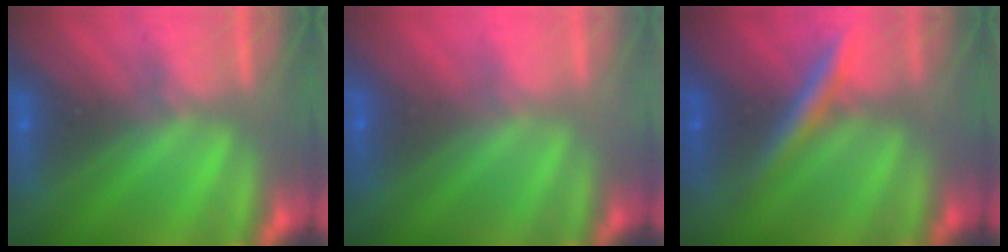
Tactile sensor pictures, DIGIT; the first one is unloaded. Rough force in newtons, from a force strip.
{"total": 2.9}
{"total": 2.4}